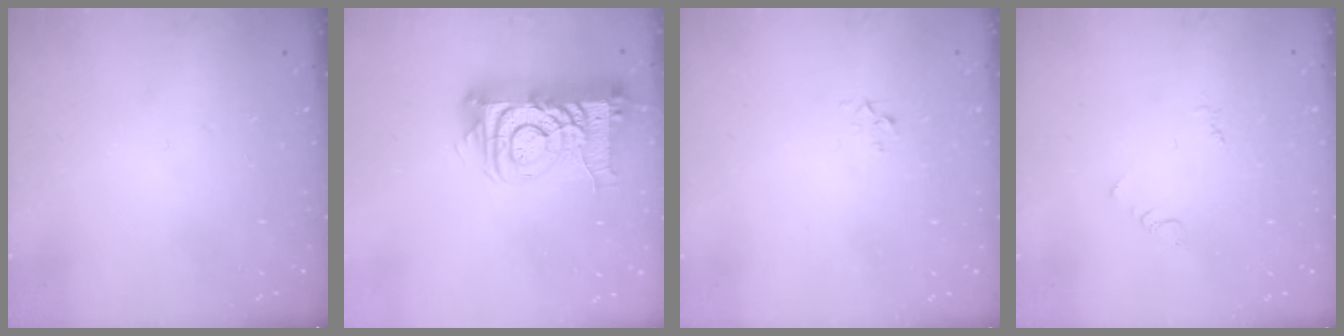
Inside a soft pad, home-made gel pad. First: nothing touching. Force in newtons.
{"total": 15.4, "press": 15.4, "slide": 1.3}
{"total": 2.3, "press": 2.3, "slide": 0.2}
{"total": 2.9, "press": 2.9, "slide": 0.4}